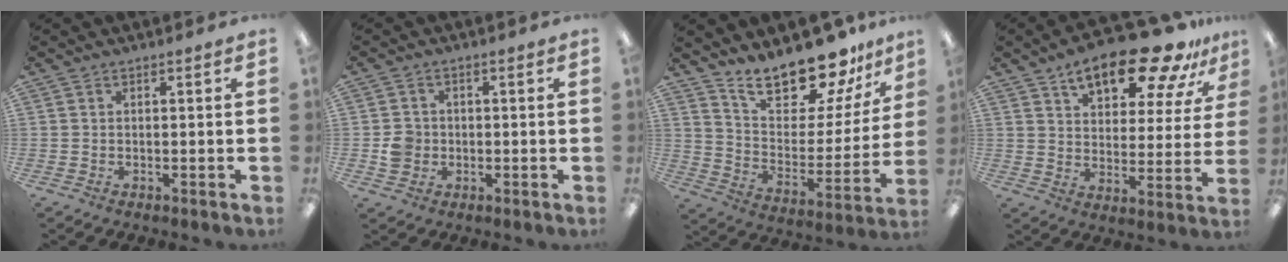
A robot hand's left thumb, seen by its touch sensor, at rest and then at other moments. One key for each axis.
{"total": 4.5, "fx": -0.6, "fy": 4.2, "fz": 1.4, "tx": -0.011, "ty": 0.003, "tz": -0.011}
{"total": 19.2, "fx": 16.7, "fy": 5.9, "fz": 7.3, "tx": -0.130, "ty": -0.128, "tz": 0.294}
{"total": 19.0, "fx": 13.0, "fy": 7.7, "fz": 11.5, "tx": -0.171, "ty": -0.072, "tz": 0.216}